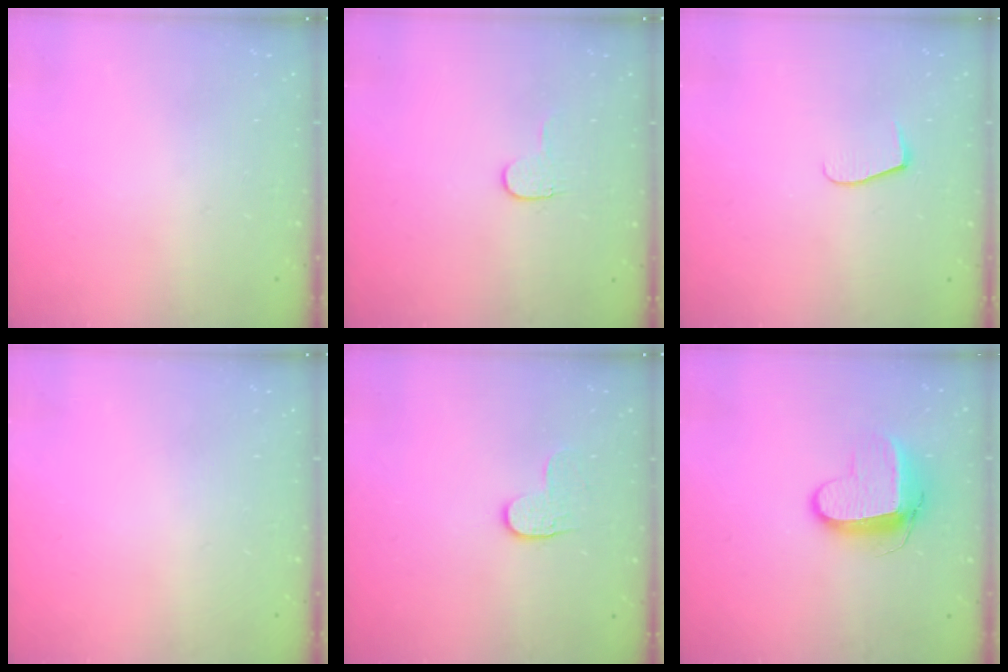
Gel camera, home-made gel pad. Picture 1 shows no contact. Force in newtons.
{"total": 3.6, "press": 3.6, "slide": 0.3}
{"total": 6.2, "press": 6.2, "slide": 0.4}
{"total": 0.0}
{"total": 4.0, "press": 4.0, "slide": 0.5}
{"total": 9.6, "press": 9.6, "slide": 0.9}